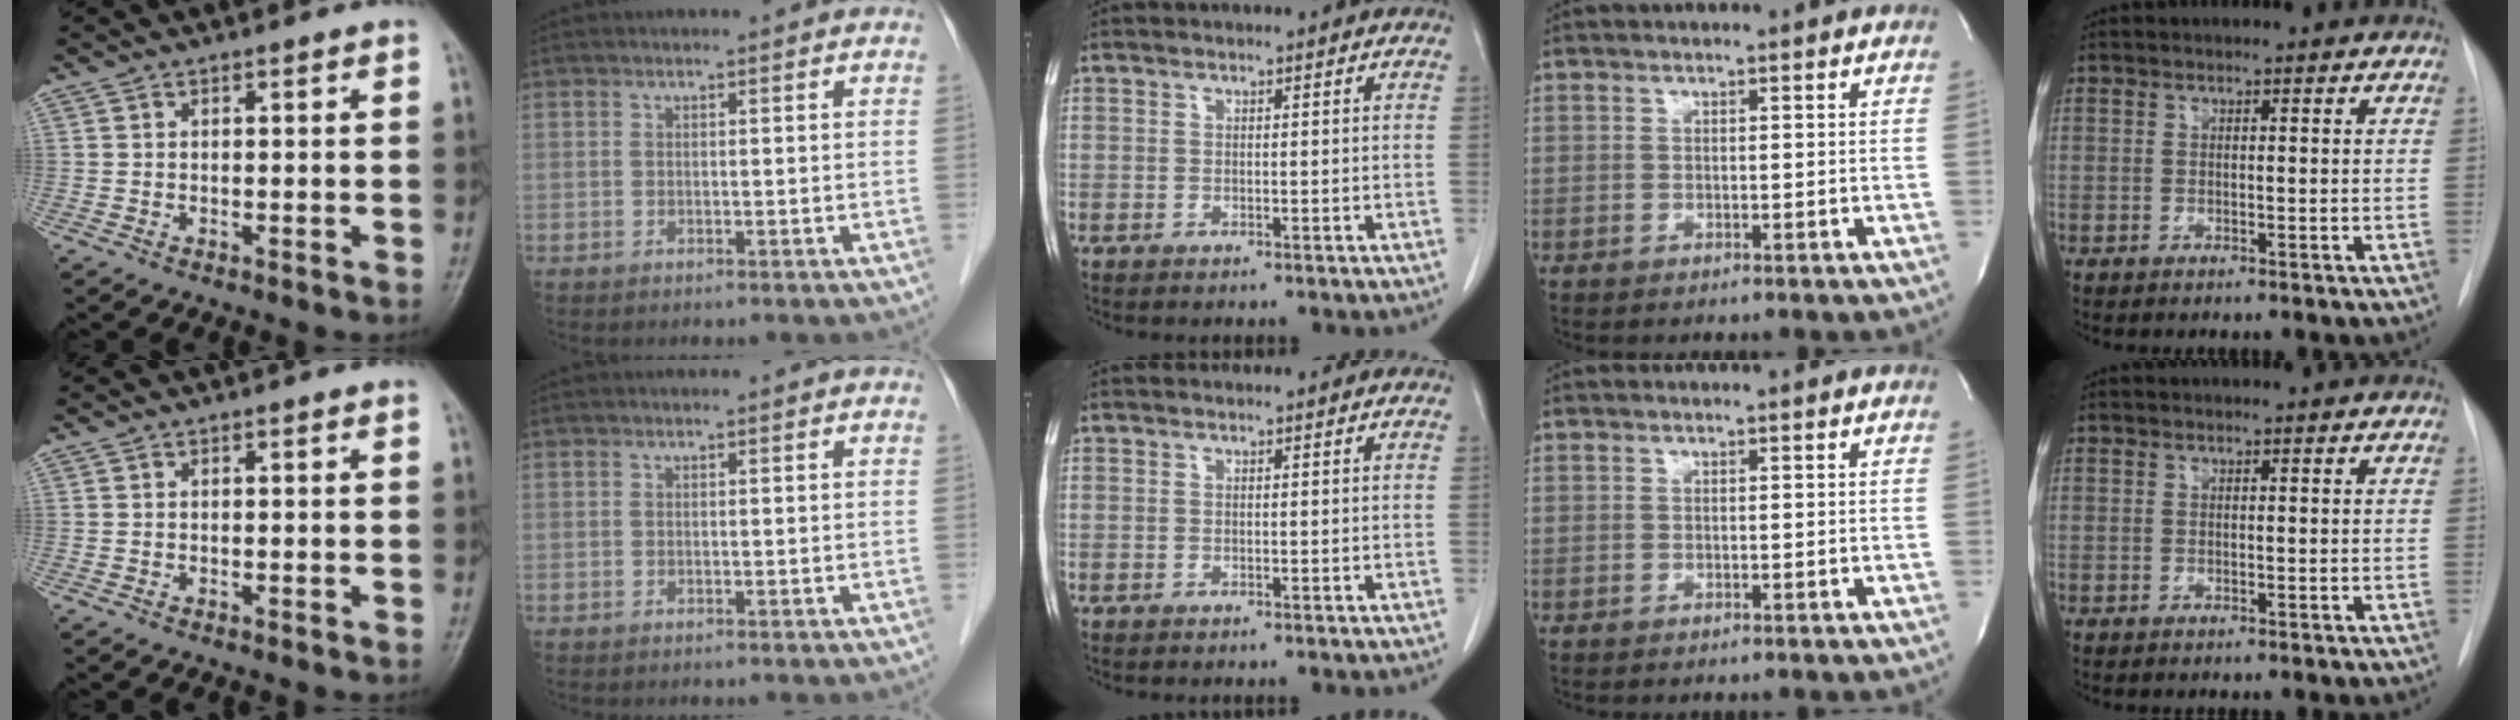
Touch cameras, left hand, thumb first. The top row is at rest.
{}